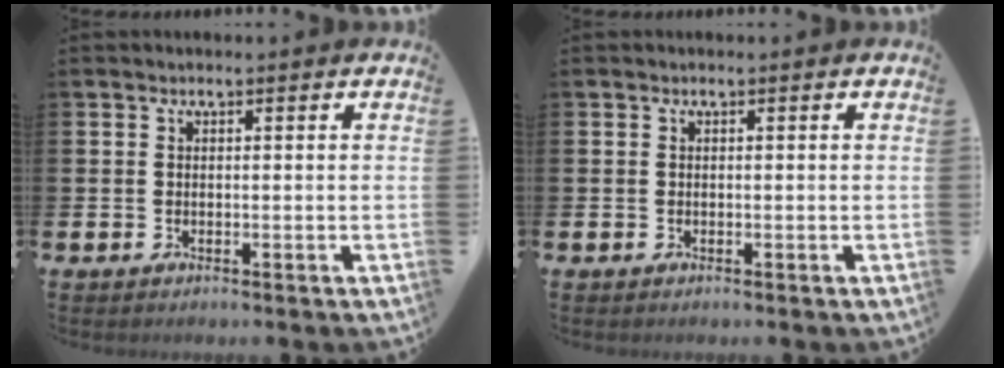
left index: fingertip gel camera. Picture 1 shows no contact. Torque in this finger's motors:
{"motor_torque": [0.00, 0.00, -0.02, 0.01]}